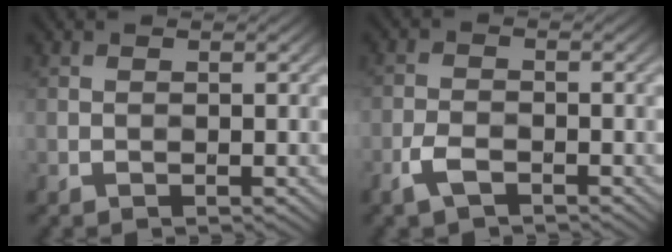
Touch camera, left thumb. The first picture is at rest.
{"total": 3.2, "force": [-1.3, 1.6, 2.5], "torque": [-0.051, -0.002, -0.032]}